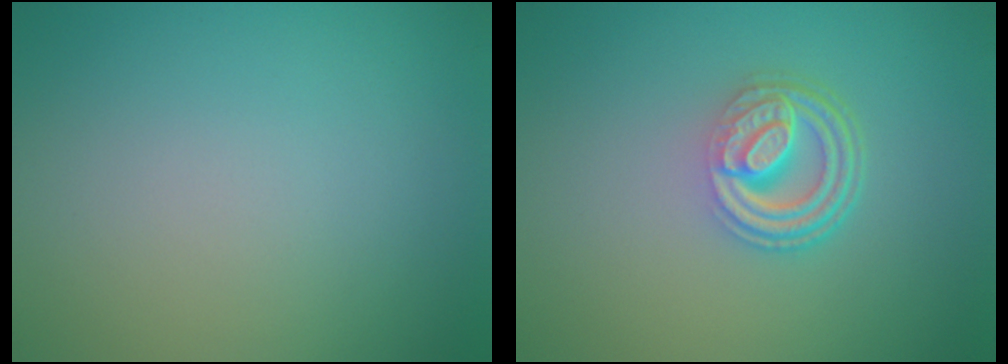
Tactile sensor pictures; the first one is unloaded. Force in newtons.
{"total": 4.7, "press": 3.3, "slide": 3.3}